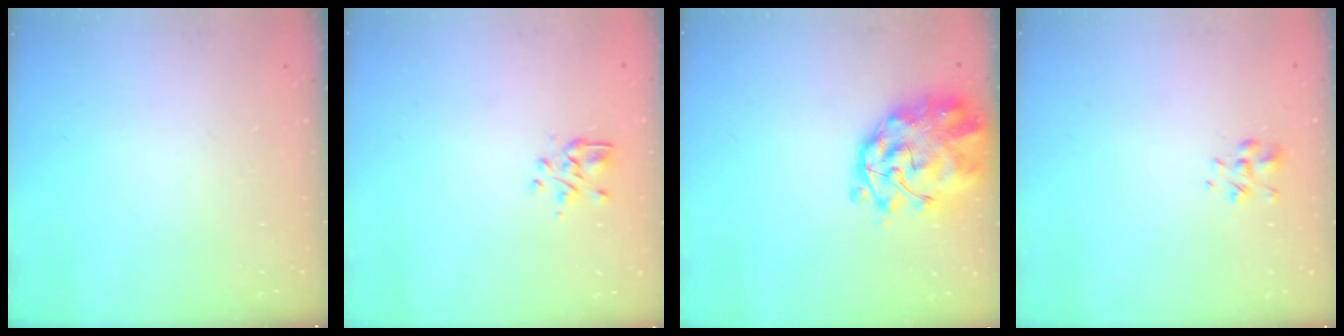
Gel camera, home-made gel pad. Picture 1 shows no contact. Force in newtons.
{"total": 2.9, "press": 2.7, "slide": 1.0}
{"total": 3.9, "press": 3.6, "slide": 1.3}
{"total": 1.3, "press": 1.2, "slide": 0.6}